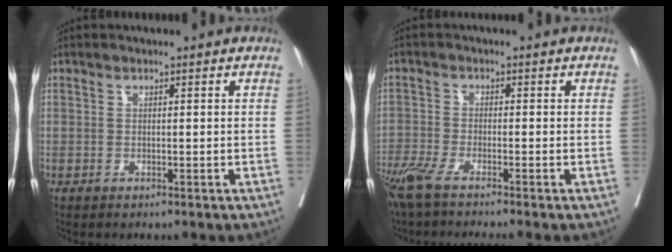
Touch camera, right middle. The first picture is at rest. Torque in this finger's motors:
{"motor_torque": [1.15, -0.98, 0.23, 0.13]}